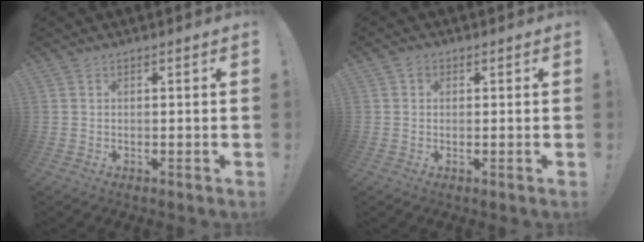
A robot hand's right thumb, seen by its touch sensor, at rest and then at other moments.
{"total": 1.2, "force": [0.3, 1.0, 0.4], "torque": [-0.007, 0.006, 0.004]}